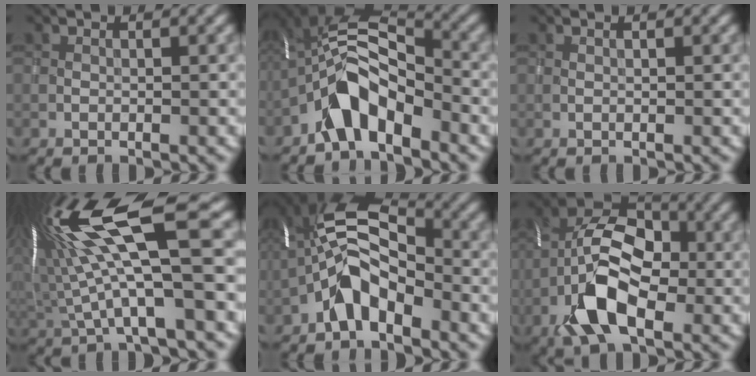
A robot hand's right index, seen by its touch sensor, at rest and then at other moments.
{"total": 6.1, "force": [-3.5, 2.6, 4.2], "torque": [-0.072, 0.011, -0.072]}
{"total": 0.0}
{"total": 14.1, "force": [2.7, 3.3, 13.5], "torque": [-0.258, 0.021, 0.053]}
{"total": 6.3, "force": [-2.7, 3.1, 4.7], "torque": [-0.096, 0.018, -0.060]}
{"total": 10.0, "force": [-3.1, 5.4, 7.8], "torque": [-0.151, 0.008, -0.071]}